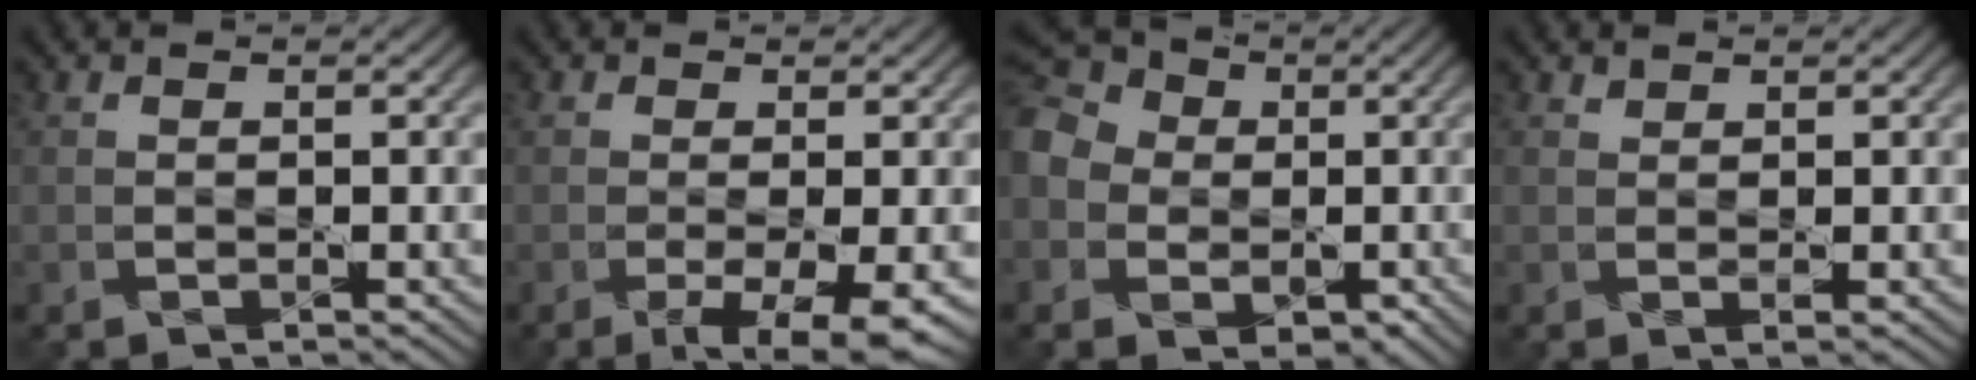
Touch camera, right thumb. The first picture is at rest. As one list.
[{"total": 6.4, "force": [-2.6, 2.1, 5.5], "torque": [-0.100, -0.009, -0.034]}, {"total": 11.0, "force": [-1.3, 9.5, 5.3], "torque": [-0.174, -0.020, -0.037]}, {"total": 0.9, "force": [0.8, 0.1, 0.4], "torque": [-0.008, 0.000, 0.017]}]